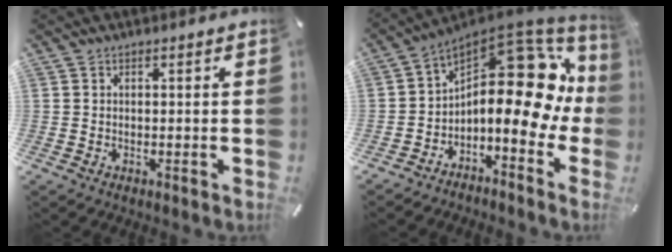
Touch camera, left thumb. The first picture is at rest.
{"total": 18.6, "force": [3.5, 9.9, 15.4], "torque": [-0.221, -0.058, 0.059]}